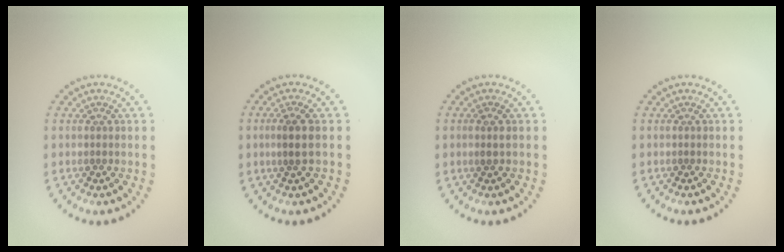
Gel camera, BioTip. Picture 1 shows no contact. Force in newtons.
{"total": 1.5, "press": 1.0, "slide": 1.0}
{"total": 0.9, "press": 0.8, "slide": 0.3}
{"total": 0.0}